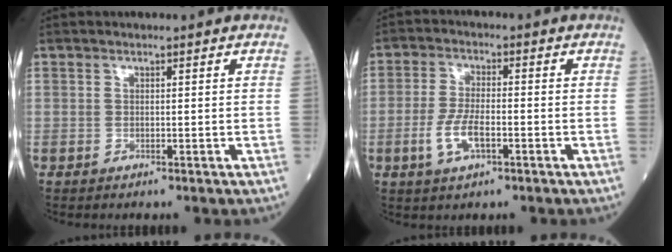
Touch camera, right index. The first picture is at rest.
{"total": 5.9, "force": [-2.0, 2.0, 5.2], "torque": [-0.110, -0.002, -0.037]}